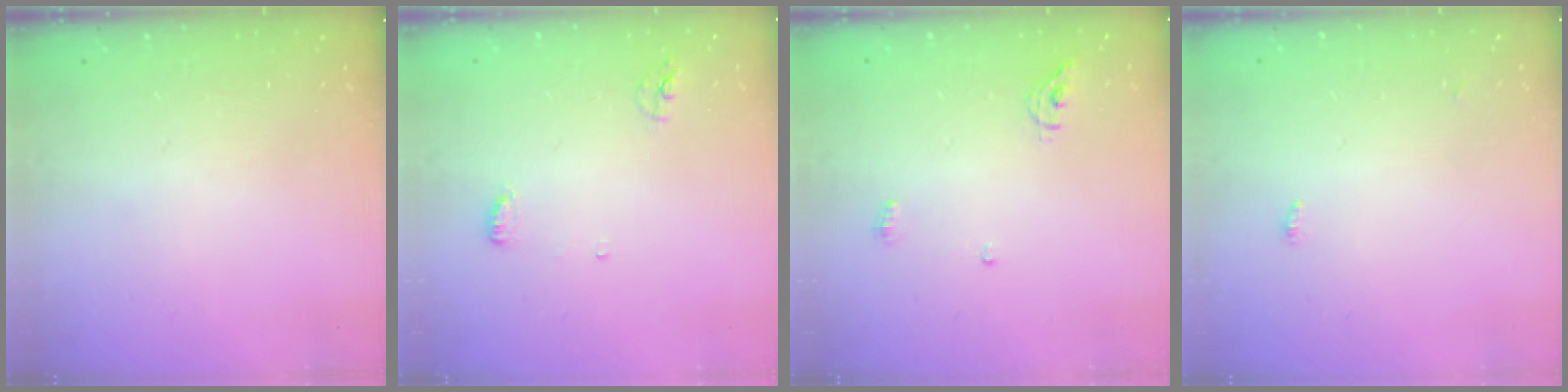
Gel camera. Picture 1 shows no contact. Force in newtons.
{"total": 5.4, "press": 5.3, "slide": 1.1}
{"total": 5.1, "press": 5.0, "slide": 0.8}
{"total": 6.3, "press": 2.7, "slide": 5.7}